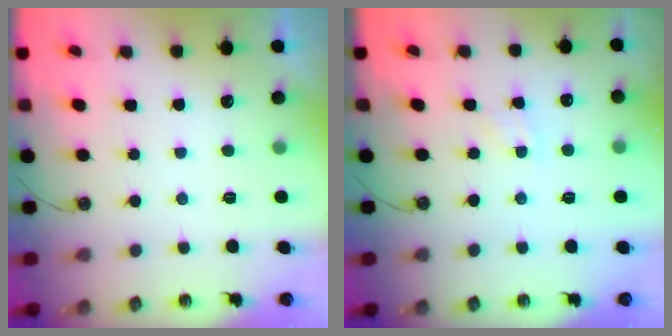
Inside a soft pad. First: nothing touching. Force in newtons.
{"total": 3.7, "press": 3.6, "slide": 0.4}